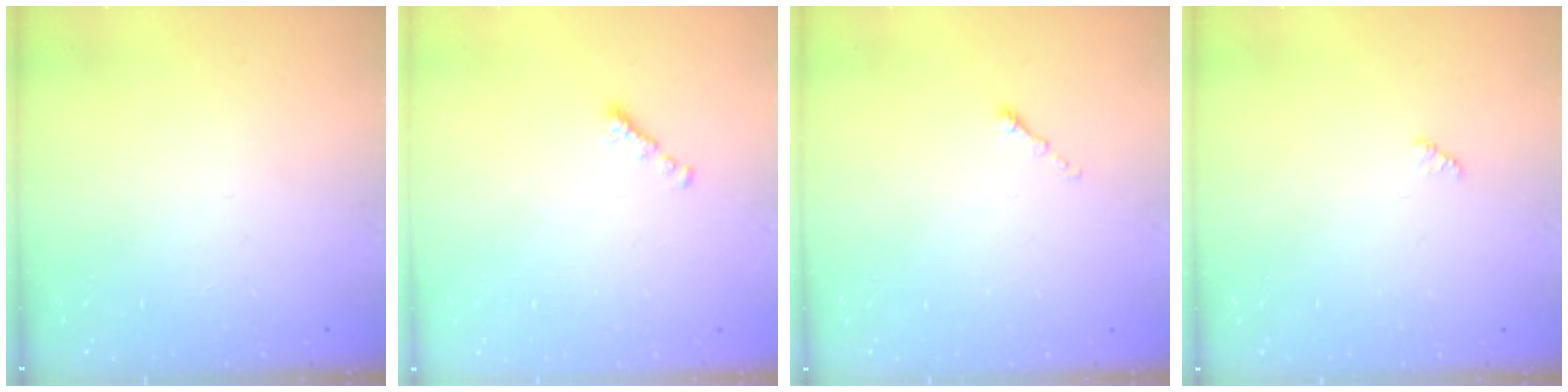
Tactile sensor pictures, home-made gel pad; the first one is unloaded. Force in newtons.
{"total": 1.5, "press": 1.4, "slide": 0.5}
{"total": 0.0}
{"total": 1.3, "press": 1.3, "slide": 0.2}